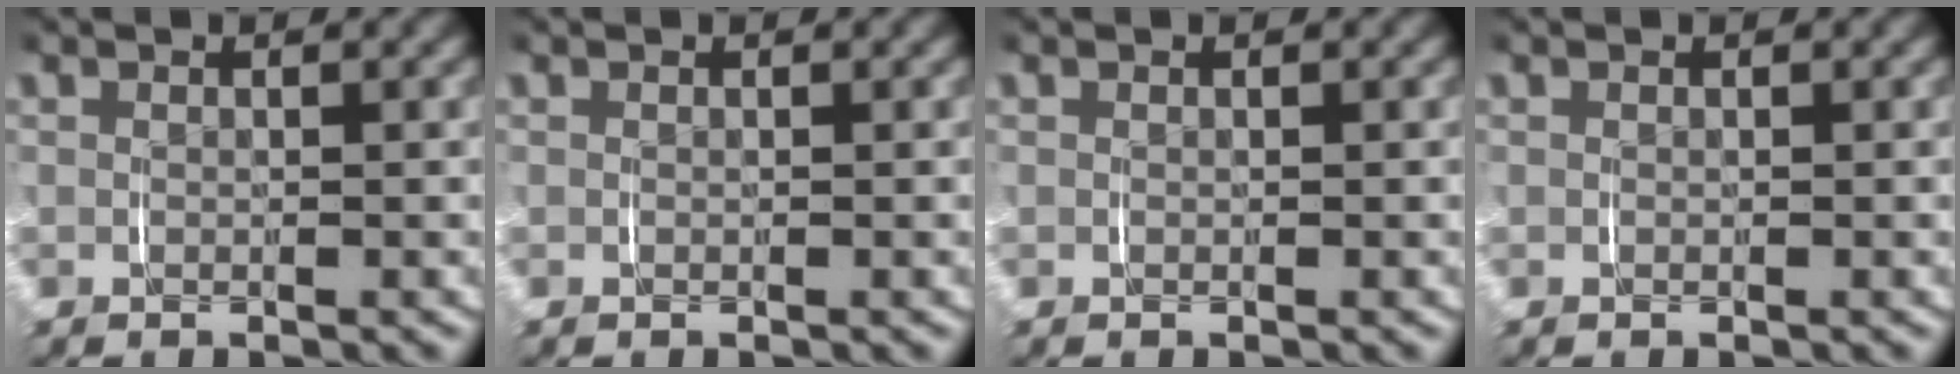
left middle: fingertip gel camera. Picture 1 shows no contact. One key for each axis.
{"total": 0.0}
{"total": 0.0}
{"total": 0.0}